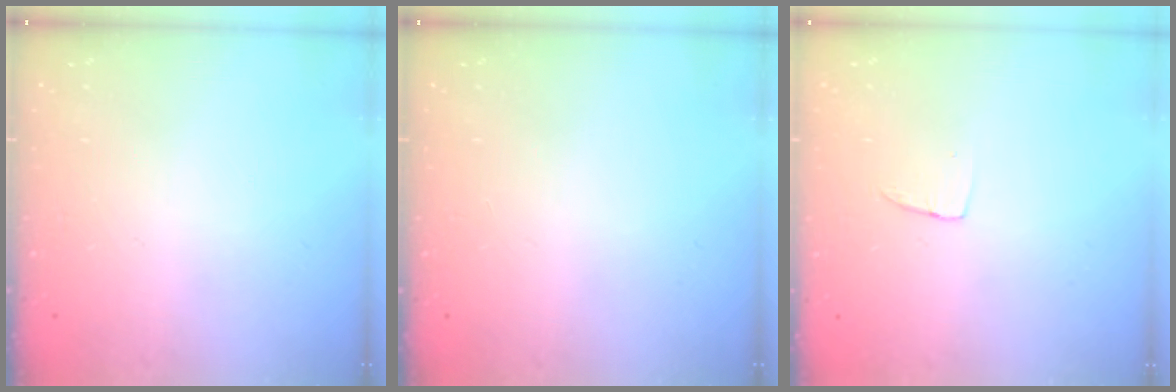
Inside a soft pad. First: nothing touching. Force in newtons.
{"total": 0.0}
{"total": 2.9, "press": 2.9, "slide": 0.1}